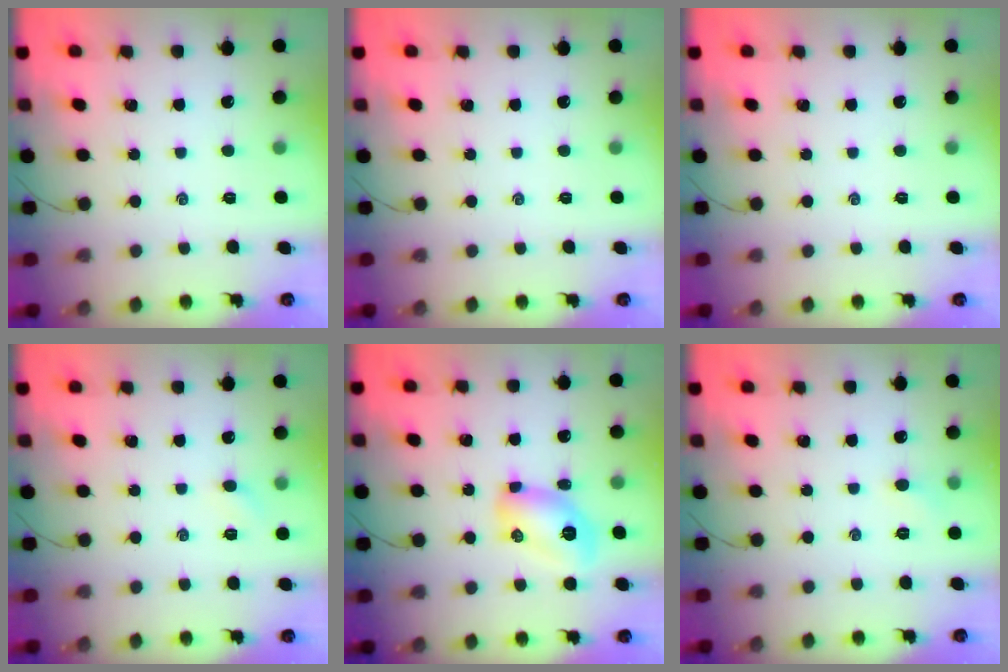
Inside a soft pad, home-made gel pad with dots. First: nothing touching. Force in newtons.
{"total": 0.0}
{"total": 0.0}
{"total": 2.4, "press": 2.3, "slide": 0.7}
{"total": 9.5, "press": 9.4, "slide": 1.3}
{"total": 3.3, "press": 3.1, "slide": 1.0}